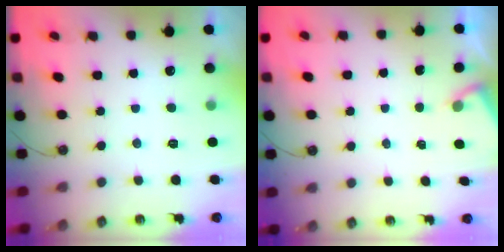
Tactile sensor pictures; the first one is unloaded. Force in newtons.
{"total": 2.3, "press": 2.3, "slide": 0.4}